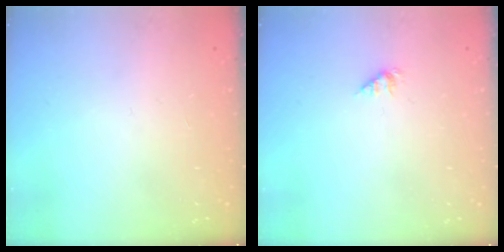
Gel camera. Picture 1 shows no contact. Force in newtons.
{"total": 1.2, "press": 1.2, "slide": 0.2}